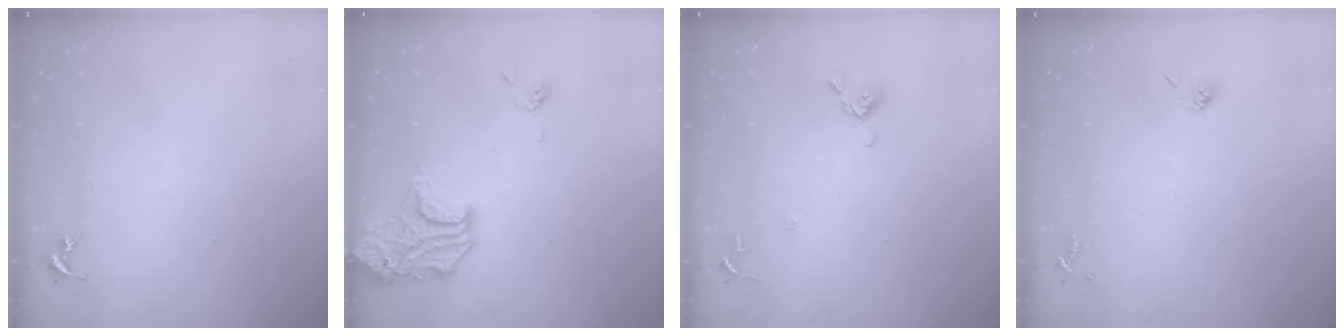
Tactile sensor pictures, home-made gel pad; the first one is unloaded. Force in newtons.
{"total": 16.4, "press": 16.1, "slide": 3.1}
{"total": 8.7, "press": 8.5, "slide": 1.8}
{"total": 3.6, "press": 3.4, "slide": 1.2}